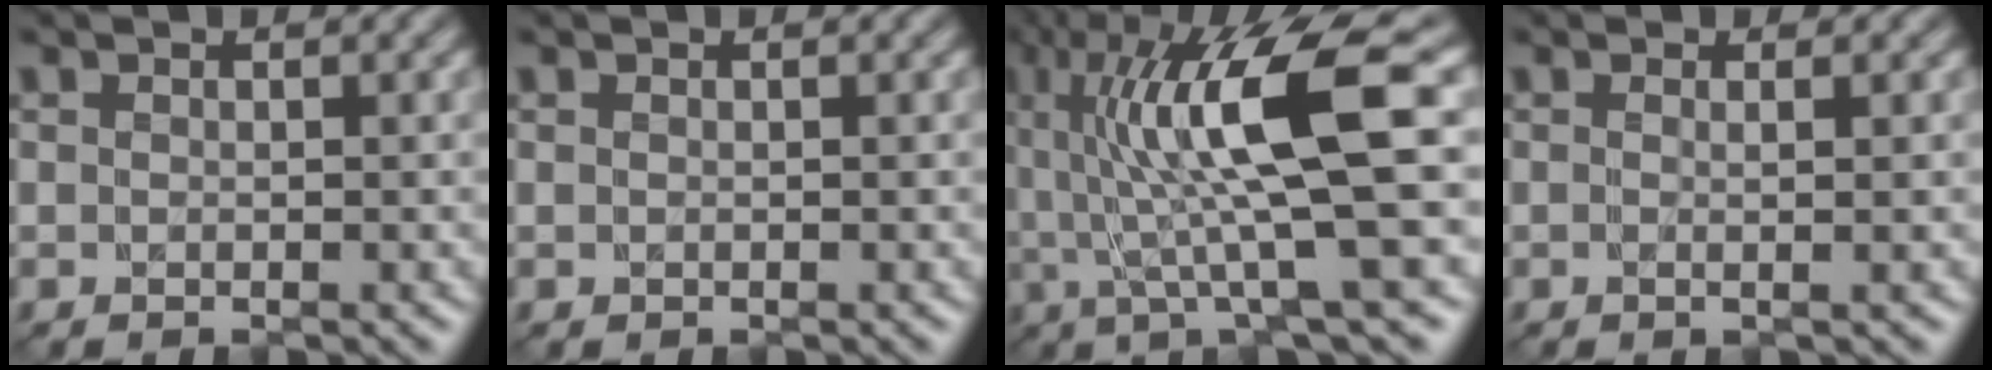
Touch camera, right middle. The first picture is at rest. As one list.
[{"total": 0.0}, {"total": 12.0, "force": [2.5, 2.3, 11.5], "torque": [-0.187, 0.011, 0.046]}, {"total": 1.2, "force": [0.2, 0.4, 1.1], "torque": [-0.016, 0.001, -0.013]}]